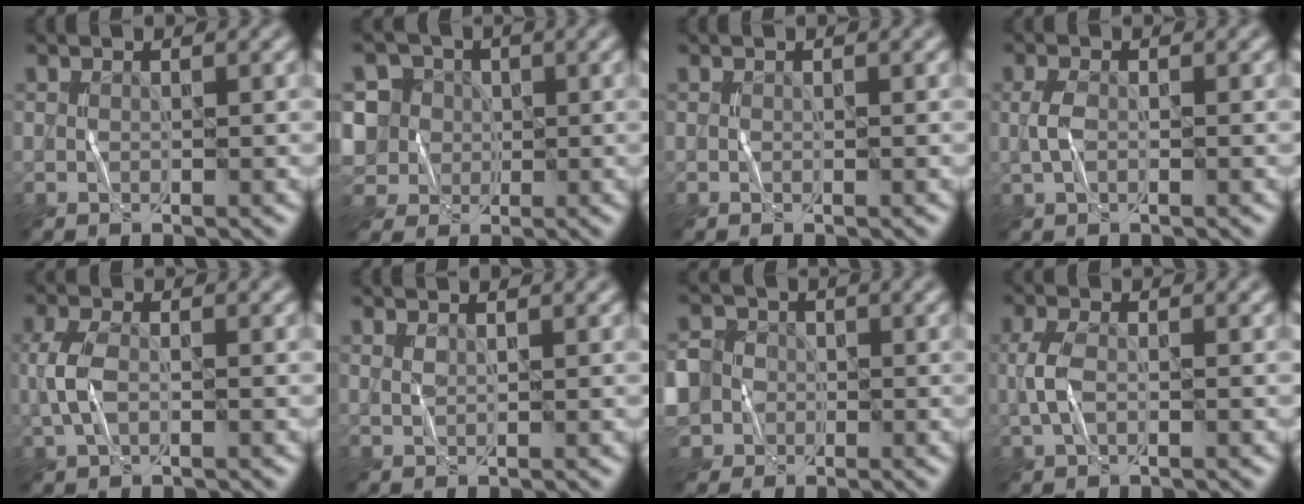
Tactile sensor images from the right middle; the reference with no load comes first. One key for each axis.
{"total": 6.4, "fx": 0.9, "fy": 6.1, "fz": 1.8, "tx": -0.048, "ty": 0.030, "tz": 0.004}
{"total": 0.0}
{"total": 1.7, "fx": 0.0, "fy": 1.0, "fz": 1.4, "tx": -0.038, "ty": 0.001, "tz": -0.003}
{"total": 3.2, "fx": -0.2, "fy": 1.8, "fz": 2.6, "tx": -0.067, "ty": 0.002, "tz": -0.005}
{"total": 0.7, "fx": 0.6, "fy": 0.1, "fz": 0.4, "tx": -0.013, "ty": 0.002, "tz": 0.012}
{"total": 9.0, "fx": -2.9, "fy": 8.1, "fz": 2.7, "tx": -0.071, "ty": -0.006, "tz": -0.091}
{"total": 2.6, "fx": -0.1, "fy": 1.4, "fz": 2.2, "tx": -0.057, "ty": 0.001, "tz": -0.005}